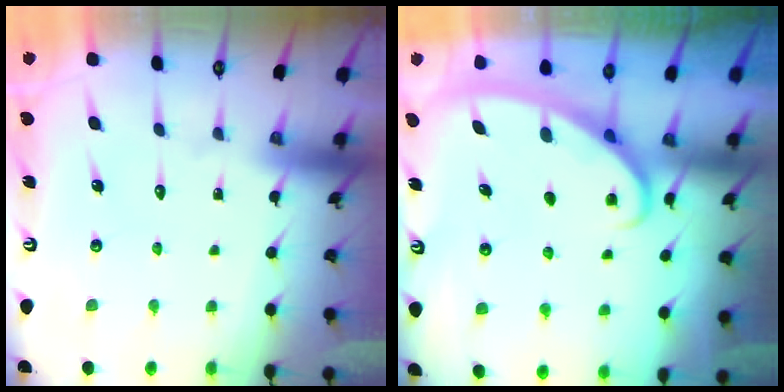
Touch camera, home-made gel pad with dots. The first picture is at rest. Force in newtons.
{"total": 2.9, "press": 2.9, "slide": 0.4}